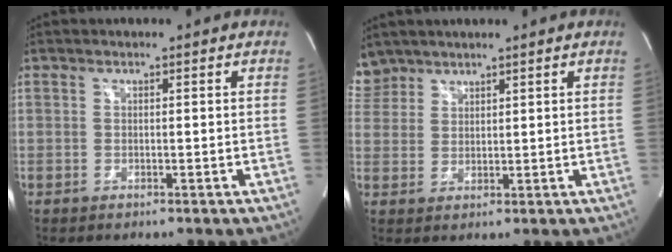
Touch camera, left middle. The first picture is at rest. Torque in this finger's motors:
{"motor_torque": [0.47, -0.45, 0.01, -0.04]}